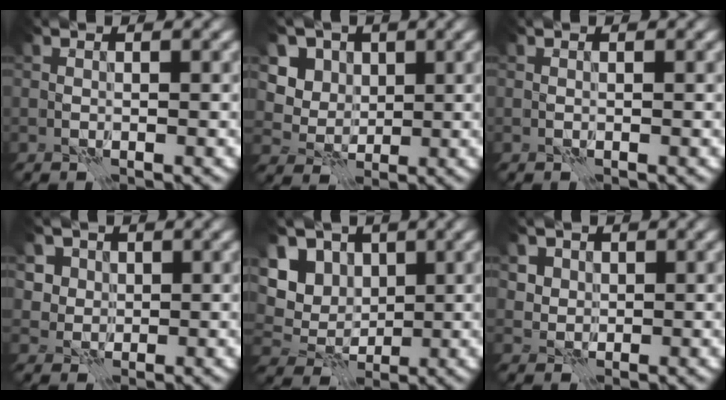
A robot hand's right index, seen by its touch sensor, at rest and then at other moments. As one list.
[{"total": 5.2, "force": [1.9, 4.3, 2.2], "torque": [-0.055, -0.004, 0.027]}, {"total": 0.0}, {"total": 4.4, "force": [1.9, 3.7, 1.5], "torque": [-0.039, -0.001, 0.025]}, {"total": 5.9, "force": [1.9, 4.5, 3.4], "torque": [-0.073, 0.014, 0.017]}, {"total": 3.5, "force": [1.4, 3.0, 1.2], "torque": [-0.036, 0.000, 0.023]}]